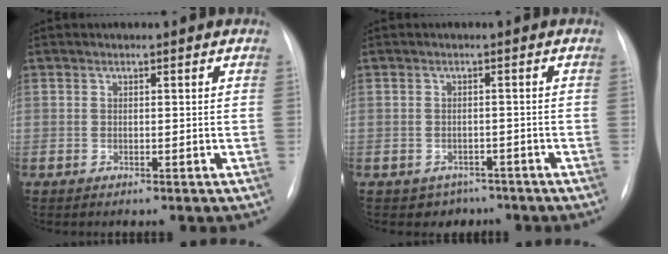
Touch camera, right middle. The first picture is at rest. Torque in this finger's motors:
{"motor_torque": [-0.05, -0.06, -0.03, -0.01]}